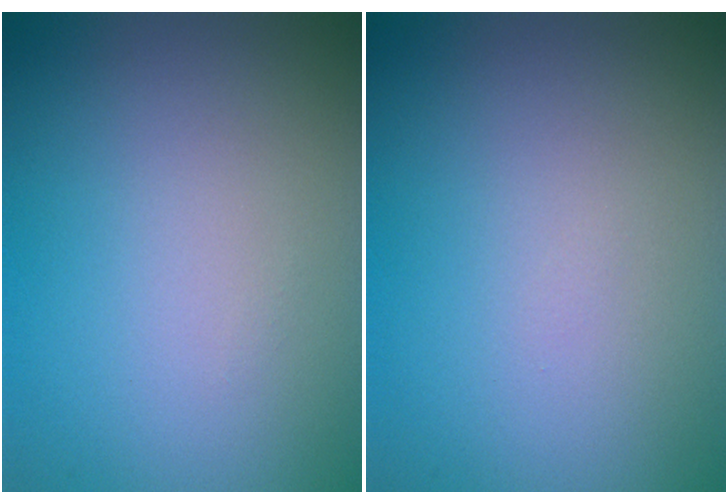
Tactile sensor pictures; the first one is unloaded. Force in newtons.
{"total": 0.0}